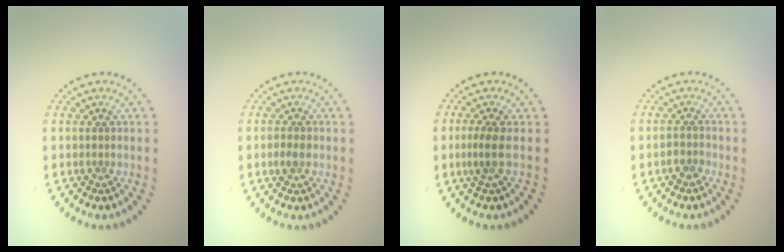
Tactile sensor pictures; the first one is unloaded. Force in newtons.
{"total": 1.5, "press": 1.5, "slide": 0.3}
{"total": 1.9, "press": 1.4, "slide": 1.3}
{"total": 1.4, "press": 1.2, "slide": 0.8}